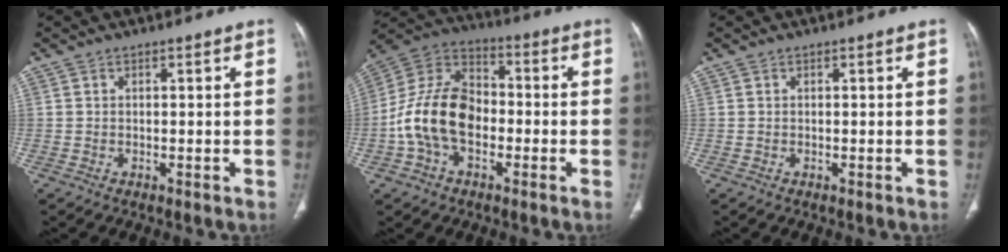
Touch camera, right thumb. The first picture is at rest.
{"total": 15.2, "force": [-3.1, 10.3, 10.7], "torque": [-0.197, 0.043, -0.063]}
{"total": 0.0}